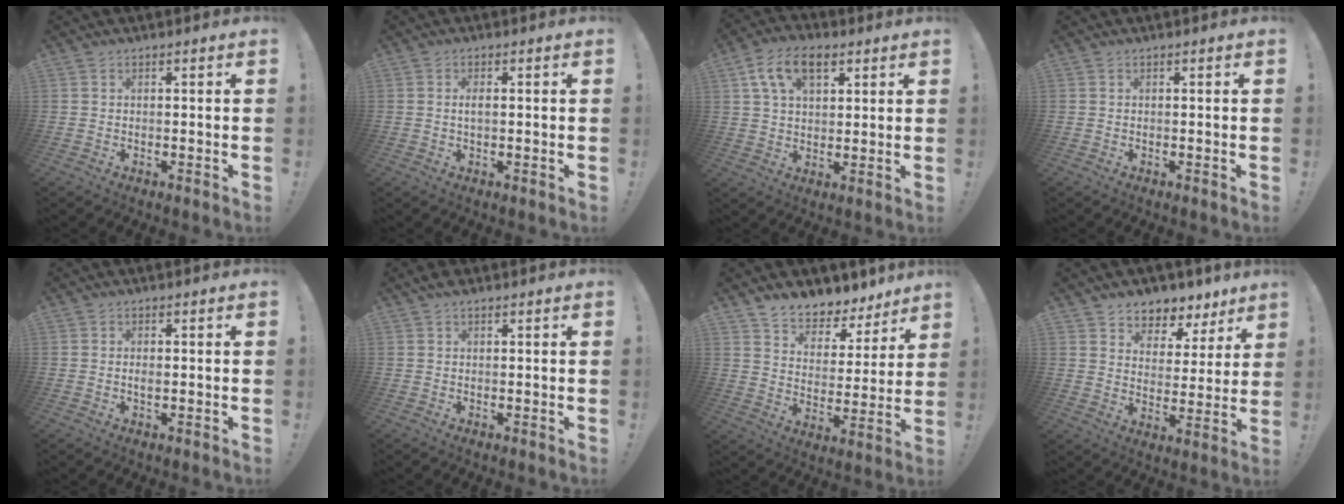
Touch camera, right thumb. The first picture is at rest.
{"total": 1.7, "force": [0.1, 0.5, 1.6], "torque": [-0.023, 0.000, 0.000]}
{"total": 11.7, "force": [5.5, 7.2, 7.5], "torque": [-0.125, 0.002, 0.103]}
{"total": 0.0}
{"total": 1.2, "force": [-0.1, 0.4, 1.1], "torque": [-0.013, -0.001, -0.004]}
{"total": 1.6, "force": [1.2, 0.5, 1.0], "torque": [-0.019, 0.002, 0.022]}
{"total": 7.3, "force": [6.4, 3.3, 1.3], "torque": [-0.027, -0.062, 0.121]}
{"total": 6.3, "force": [4.6, 4.2, 1.1], "torque": [-0.016, -0.044, 0.090]}